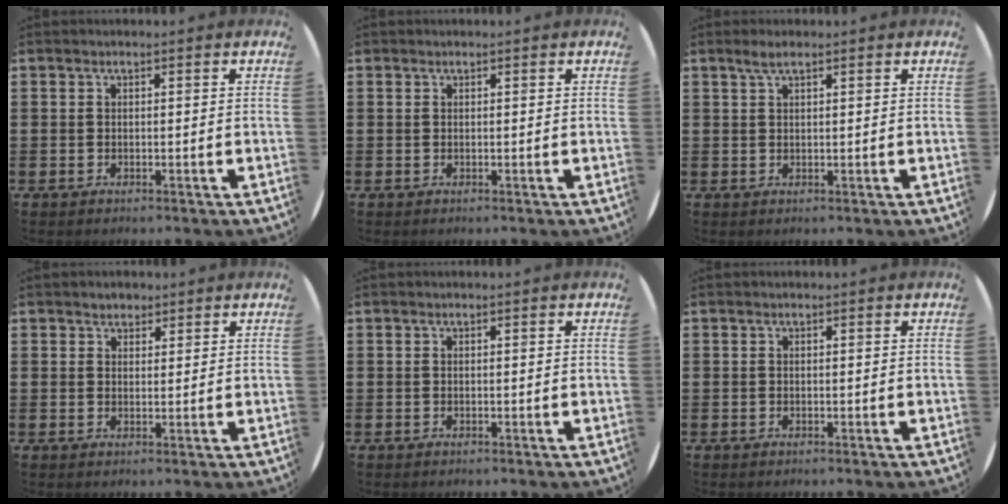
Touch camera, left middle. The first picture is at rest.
{"total": 0.0}
{"total": 1.9, "force": [1.3, 0.3, 1.3], "torque": [-0.026, 0.004, 0.023]}
{"total": 1.6, "force": [1.5, 0.7, 0.0], "torque": [0.005, -0.001, 0.028]}
{"total": 0.0}
{"total": 0.0}